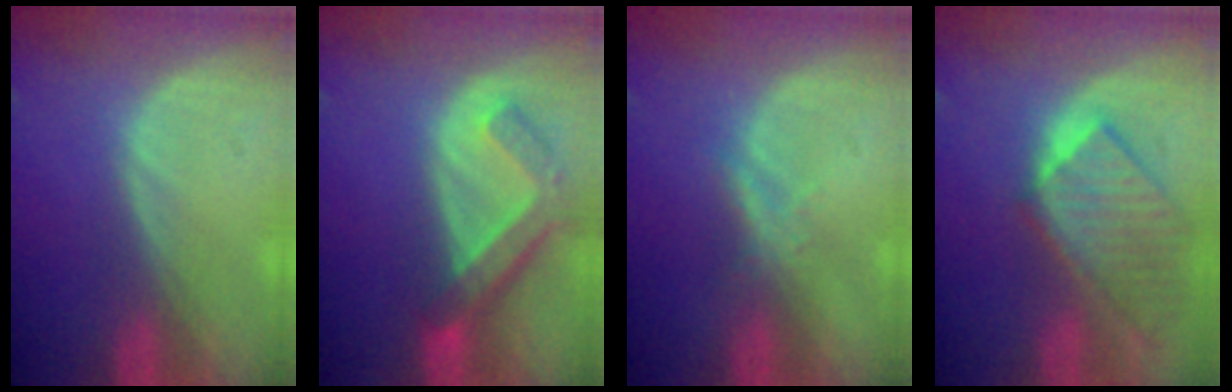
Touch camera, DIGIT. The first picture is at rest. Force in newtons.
{"total": 7.3, "press": 6.4, "slide": 3.6}
{"total": 1.7, "press": 1.7, "slide": 0.1}
{"total": 9.5, "press": 8.3, "slide": 4.7}